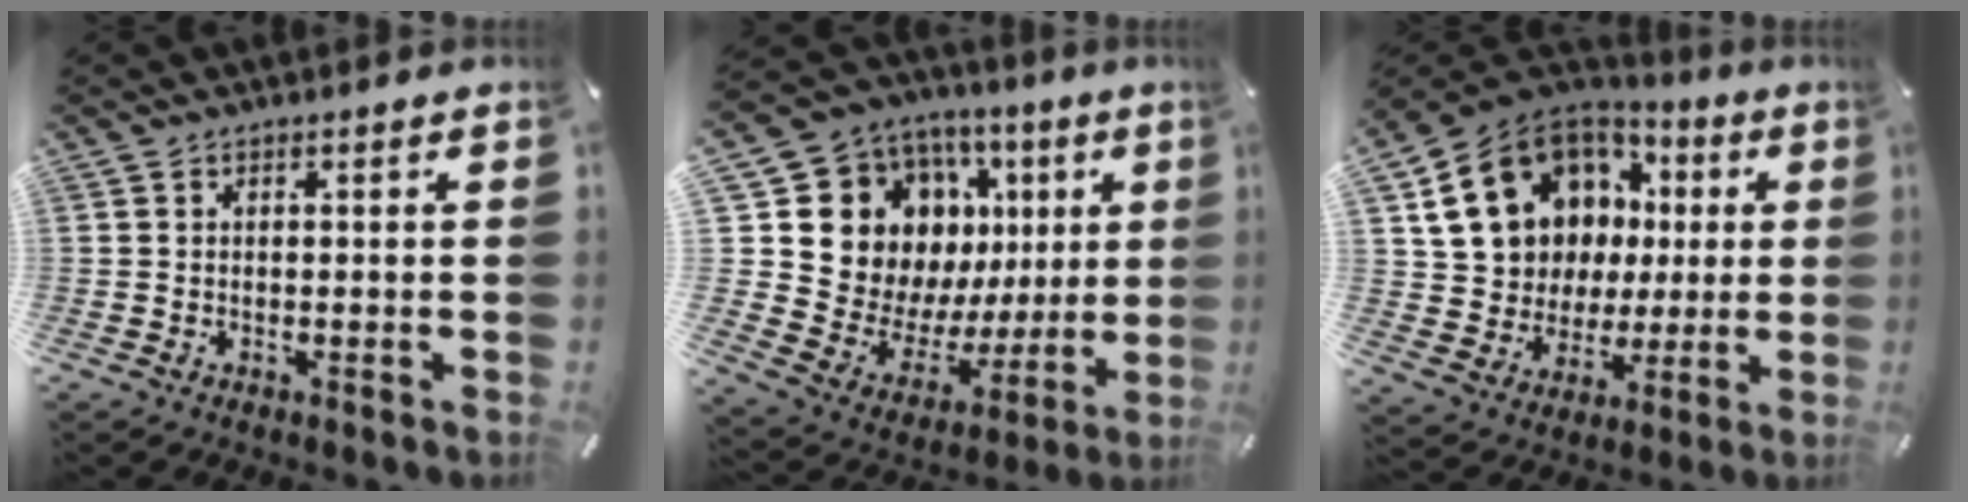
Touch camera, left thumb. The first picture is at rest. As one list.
[{"total": 16.0, "force": [6.7, 13.3, 6.0], "torque": [-0.111, -0.061, 0.146]}, {"total": 18.0, "force": [6.1, 15.2, 7.6], "torque": [-0.146, -0.034, 0.135]}]